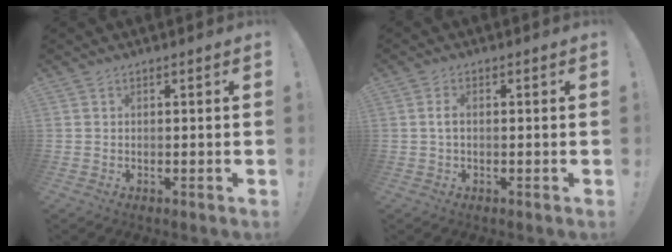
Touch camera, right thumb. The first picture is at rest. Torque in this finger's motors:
{"motor_torque": [-0.06, -0.03, 0.37, -0.12, 0.04]}